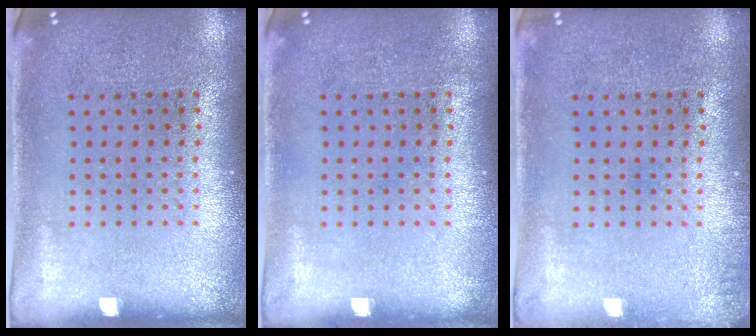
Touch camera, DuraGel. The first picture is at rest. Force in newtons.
{"total": 0.0}
{"total": 0.8, "press": 0.8, "slide": 0.0}